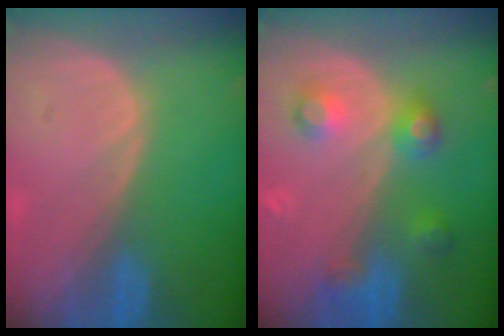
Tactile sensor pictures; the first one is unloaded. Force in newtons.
{"total": 5.3, "press": 5.3, "slide": 0.3}